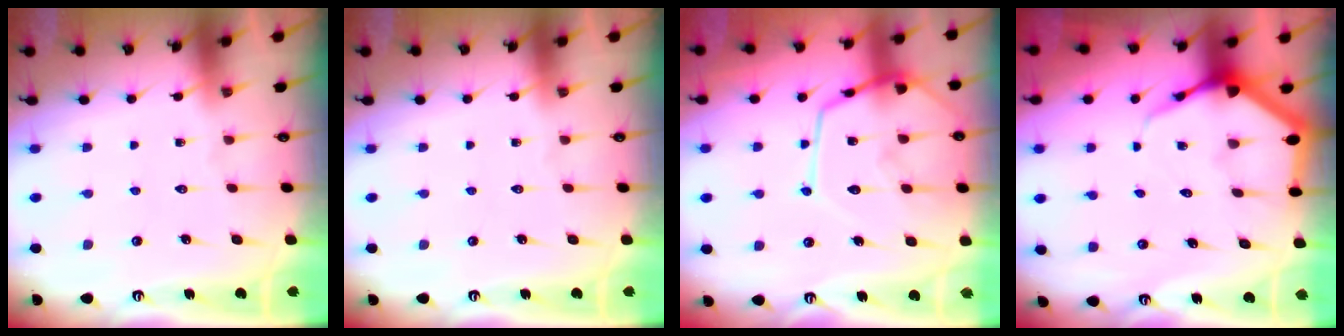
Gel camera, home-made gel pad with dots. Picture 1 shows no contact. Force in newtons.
{"total": 0.0}
{"total": 14.6, "press": 14.5, "slide": 1.2}
{"total": 5.9, "press": 5.9, "slide": 0.7}